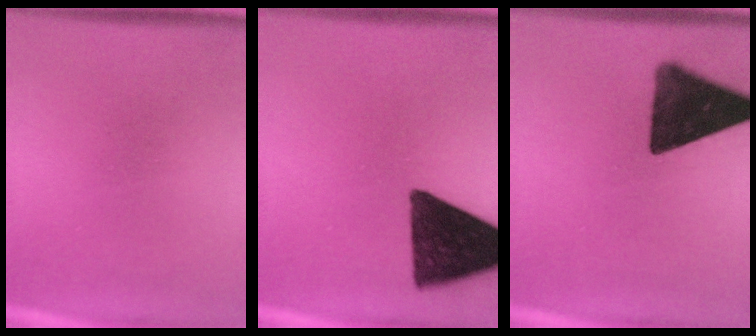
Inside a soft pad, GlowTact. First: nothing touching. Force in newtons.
{"total": 14.9}
{"total": 14.5}